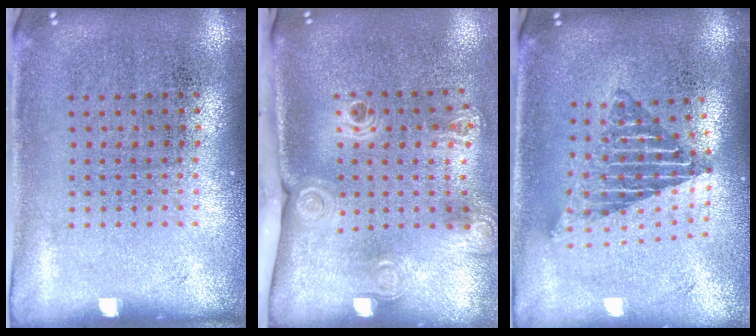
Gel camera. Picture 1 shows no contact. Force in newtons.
{"total": 2.2, "press": 1.6, "slide": 1.6}
{"total": 1.9, "press": 1.5, "slide": 1.2}